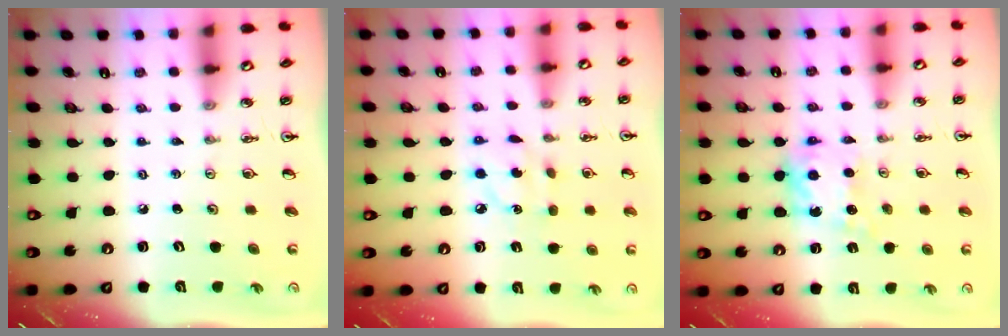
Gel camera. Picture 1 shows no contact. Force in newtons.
{"total": 4.3, "press": 4.3, "slide": 0.5}
{"total": 8.7, "press": 8.7, "slide": 0.4}